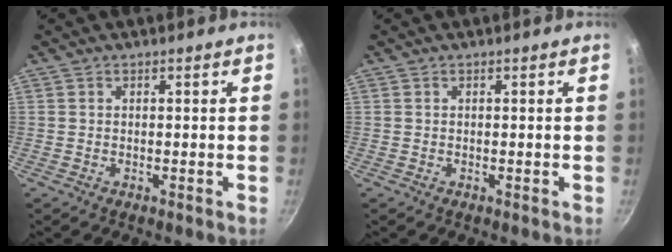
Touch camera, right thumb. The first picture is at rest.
{"total": 0.0}